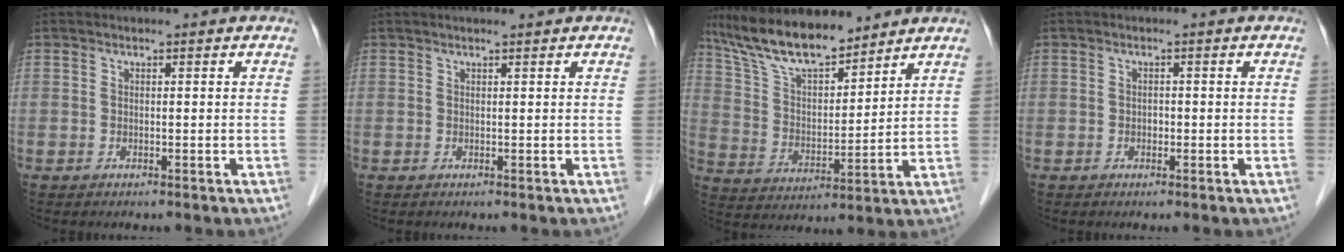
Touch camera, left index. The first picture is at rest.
{"total": 0.5, "force": [0.5, 0.0, 0.1], "torque": [-0.005, 0.002, 0.009]}
{"total": 9.6, "force": [7.9, 2.2, 4.9], "torque": [-0.099, 0.010, 0.150]}
{"total": 0.9, "force": [-0.4, 0.6, 0.4], "torque": [-0.006, -0.001, -0.009]}